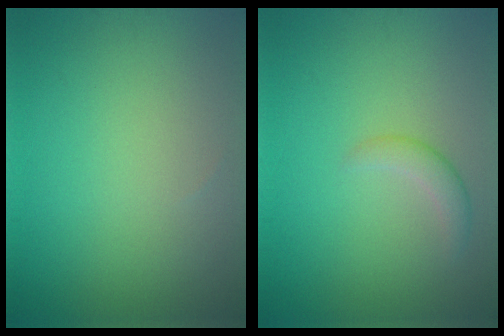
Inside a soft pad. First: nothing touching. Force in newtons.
{"total": 1.6, "press": 1.6, "slide": 0.0}